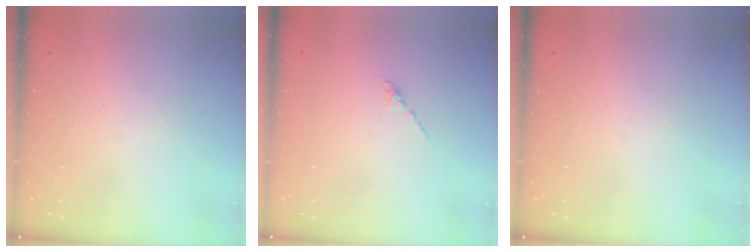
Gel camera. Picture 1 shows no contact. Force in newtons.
{"total": 1.6, "press": 1.5, "slide": 0.6}
{"total": 0.0}